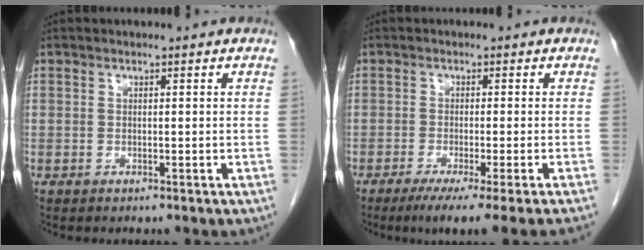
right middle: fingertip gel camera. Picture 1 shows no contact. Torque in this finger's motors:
{"motor_torque": [0.18, -0.16, 0.10, 0.03]}